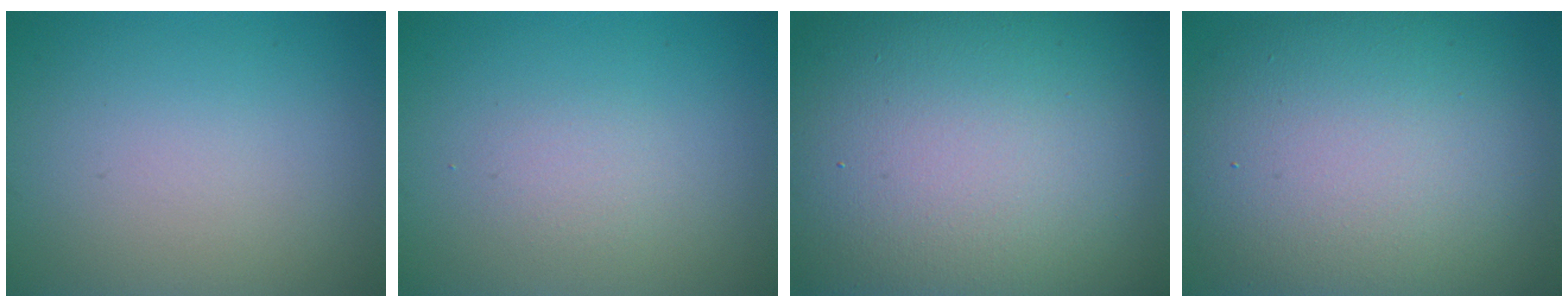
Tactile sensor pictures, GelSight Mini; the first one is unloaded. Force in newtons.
{"total": 1.2, "press": 1.2, "slide": 0.0}
{"total": 23.2, "press": 23.2, "slide": 1.1}
{"total": 14.6, "press": 14.5, "slide": 1.1}